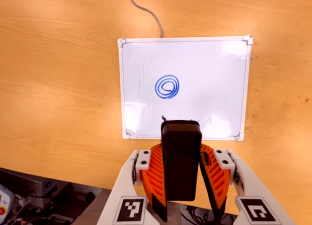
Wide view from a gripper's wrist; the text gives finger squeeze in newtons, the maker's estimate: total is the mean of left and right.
{"total": 6.4, "left": 4.9, "right": 8.0}